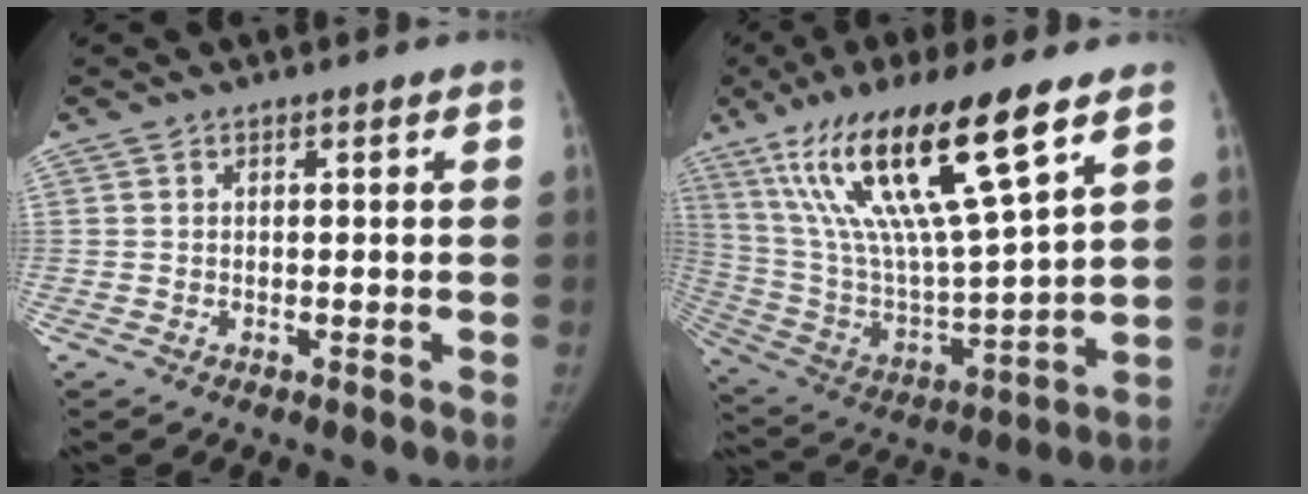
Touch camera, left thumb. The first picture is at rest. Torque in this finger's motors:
{"motor_torque": [3.12, 1.89, 2.27, -0.50, 0.26]}